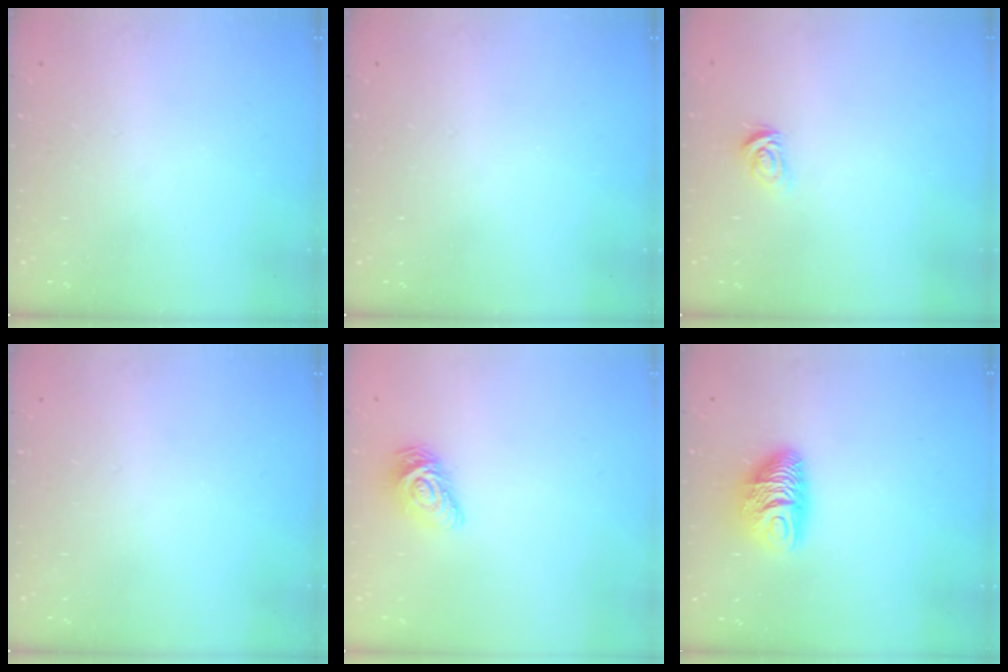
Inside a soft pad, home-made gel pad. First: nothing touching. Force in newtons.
{"total": 0.0}
{"total": 2.6, "press": 2.6, "slide": 0.3}
{"total": 0.0}
{"total": 10.1, "press": 10.1, "slide": 0.6}
{"total": 8.9, "press": 8.9, "slide": 0.8}